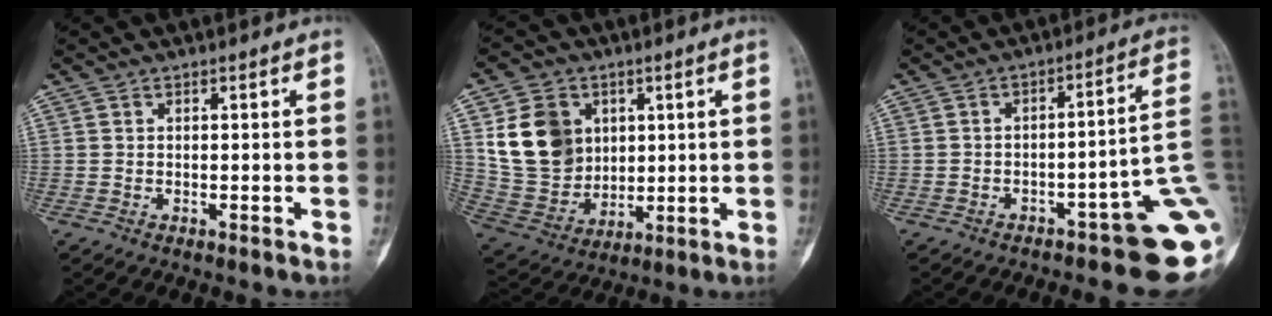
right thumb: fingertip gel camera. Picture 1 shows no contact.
{"total": 14.8, "force": [4.1, 12.0, 7.6], "torque": [-0.111, -0.013, 0.093]}
{"total": 15.1, "force": [-6.6, 4.2, 12.9], "torque": [-0.089, 0.066, -0.081]}